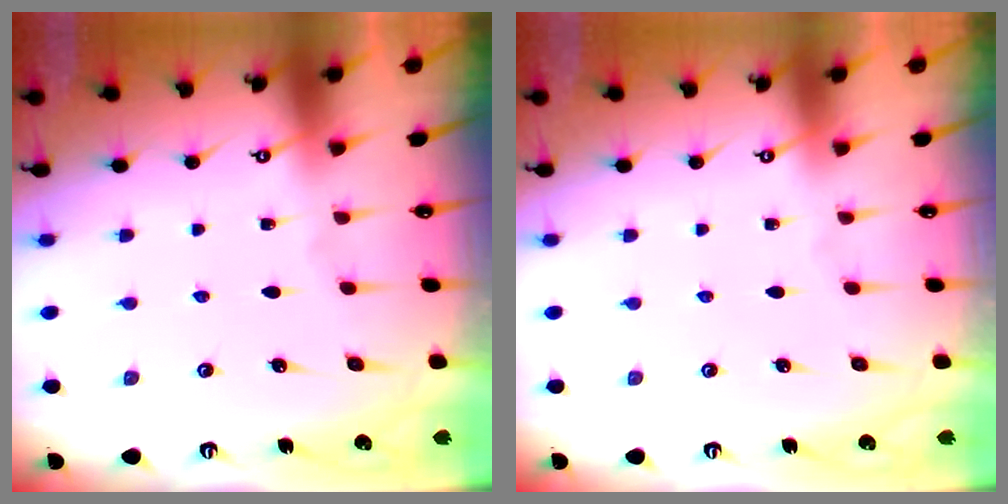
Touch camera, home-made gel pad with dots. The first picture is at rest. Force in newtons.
{"total": 0.0}